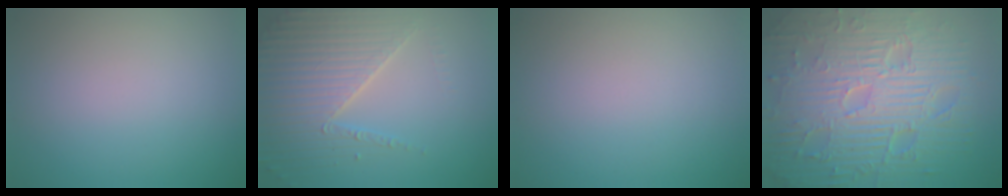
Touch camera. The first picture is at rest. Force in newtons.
{"total": 4.4, "press": 4.3, "slide": 1.0}
{"total": 0.0}
{"total": 12.2, "press": 7.8, "slide": 9.4}